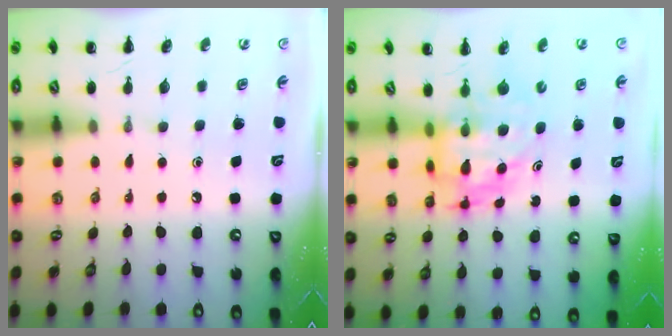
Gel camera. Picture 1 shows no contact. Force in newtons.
{"total": 5.0, "press": 4.8, "slide": 1.3}